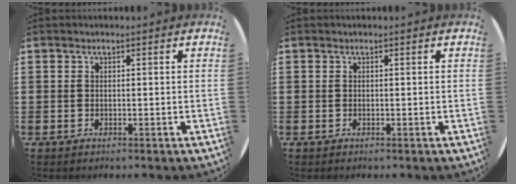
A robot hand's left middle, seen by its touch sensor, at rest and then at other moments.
{"total": 0.0}